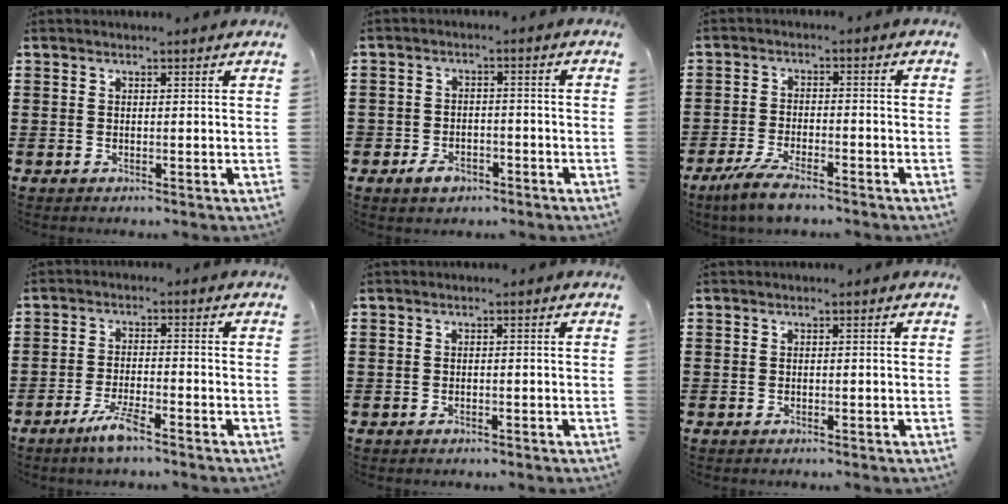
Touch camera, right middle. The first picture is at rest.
{"total": 2.6, "force": [-1.7, 1.7, 1.0], "torque": [-0.021, 0.004, -0.035]}
{"total": 4.6, "force": [-3.8, 0.6, 2.6], "torque": [-0.063, -0.007, -0.077]}
{"total": 4.4, "force": [-2.9, 0.5, 3.2], "torque": [-0.072, -0.005, -0.056]}
{"total": 0.0}
{"total": 0.0}